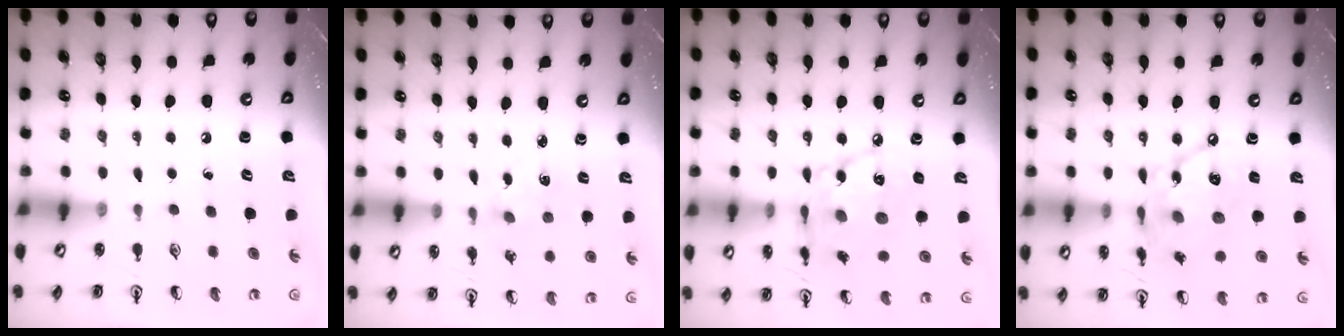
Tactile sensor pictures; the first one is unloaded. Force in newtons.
{"total": 1.5, "press": 1.4, "slide": 0.4}
{"total": 15.0, "press": 15.0, "slide": 0.9}
{"total": 15.3, "press": 15.2, "slide": 1.3}